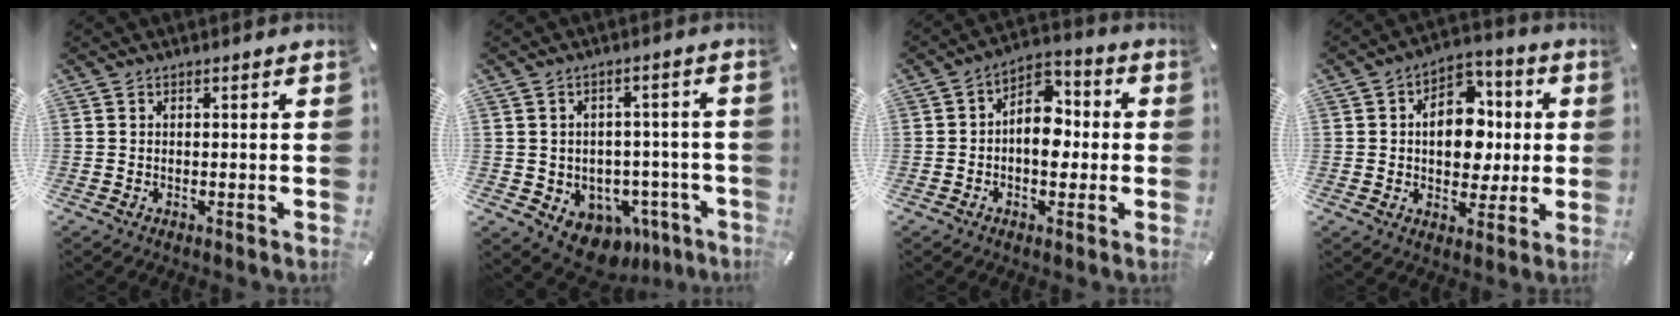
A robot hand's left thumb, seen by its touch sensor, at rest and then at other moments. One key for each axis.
{"total": 7.8, "fx": -3.8, "fy": 6.2, "fz": 2.8, "tx": -0.033, "ty": 0.015, "tz": -0.054}
{"total": 8.9, "fx": -0.9, "fy": 6.3, "fz": 6.2, "tx": -0.095, "ty": 0.007, "tz": -0.020}
{"total": 12.2, "fx": 0.6, "fy": 9.2, "fz": 7.9, "tx": -0.118, "ty": 0.005, "tz": 0.013}